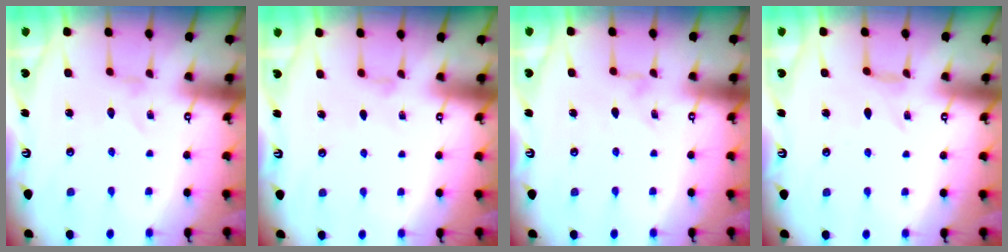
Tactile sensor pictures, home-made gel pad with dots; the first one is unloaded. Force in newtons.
{"total": 2.0, "press": 2.0, "slide": 0.4}
{"total": 0.0}
{"total": 1.1, "press": 1.0, "slide": 0.5}